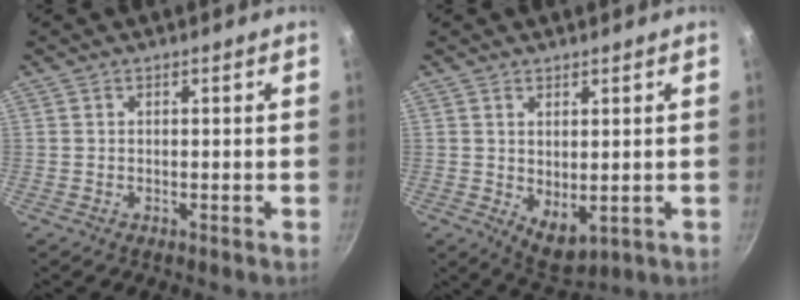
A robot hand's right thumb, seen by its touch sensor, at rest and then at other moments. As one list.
[{"total": 5.8, "force": [0.7, 3.2, 4.8], "torque": [-0.061, -0.020, 0.024]}]